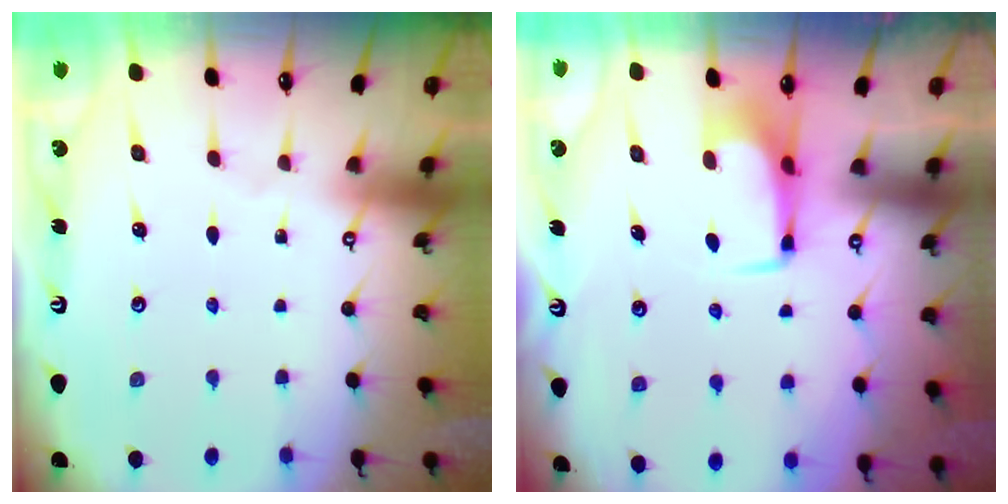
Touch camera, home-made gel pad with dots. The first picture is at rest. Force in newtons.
{"total": 2.9, "press": 2.9, "slide": 0.4}